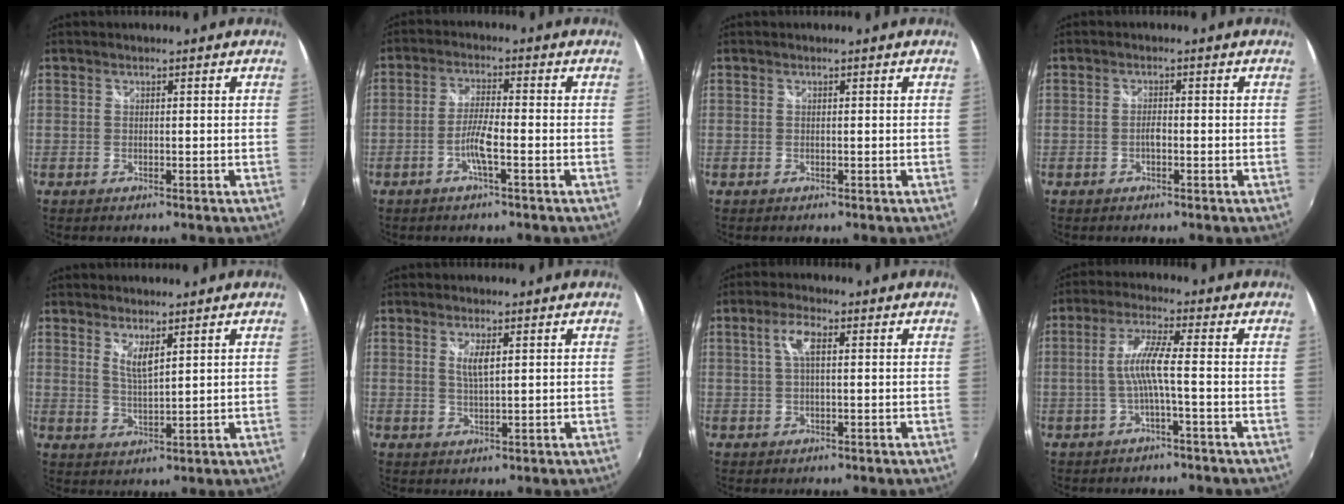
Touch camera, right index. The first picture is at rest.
{"total": 4.6, "force": [-2.0, 0.2, 4.1], "torque": [-0.086, 0.001, -0.040]}
{"total": 0.0}
{"total": 1.2, "force": [-0.6, 0.5, 1.0], "torque": [-0.020, 0.002, -0.012]}
{"total": 3.8, "force": [2.3, 0.7, 2.9], "torque": [-0.054, -0.010, 0.038]}
{"total": 3.3, "force": [1.1, 0.8, 3.0], "torque": [-0.056, -0.004, 0.019]}
{"total": 4.1, "force": [1.0, 1.3, 3.8], "torque": [-0.074, 0.008, 0.019]}
{"total": 6.1, "force": [-1.3, -0.3, 5.9], "torque": [-0.128, 0.003, -0.020]}